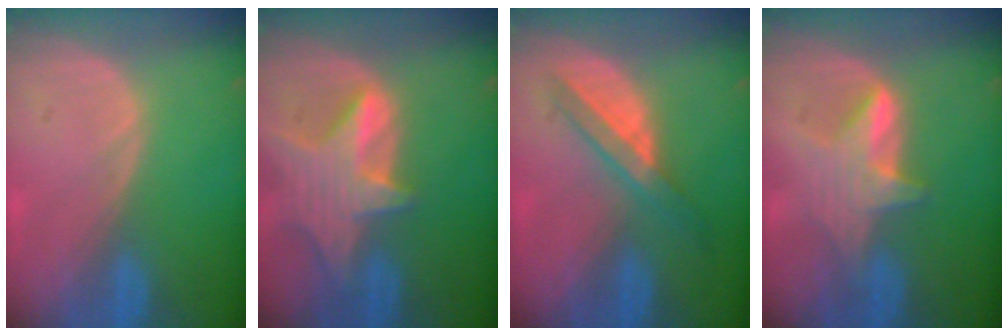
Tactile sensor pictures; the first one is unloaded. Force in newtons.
{"total": 8.1, "press": 7.4, "slide": 3.4}
{"total": 5.9, "press": 5.4, "slide": 2.4}
{"total": 5.6, "press": 5.5, "slide": 1.1}